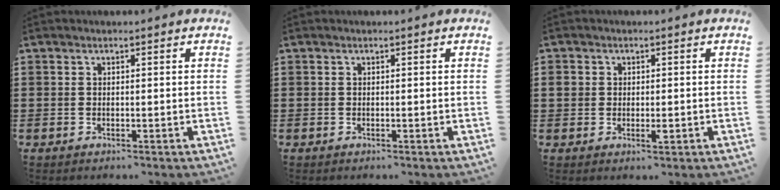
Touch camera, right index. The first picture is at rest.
{"total": 0.0}
{"total": 2.2, "force": [-0.1, 1.6, 1.4], "torque": [-0.037, -0.001, -0.004]}